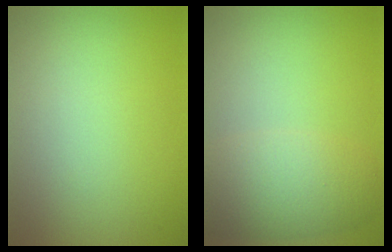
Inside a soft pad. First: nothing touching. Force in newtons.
{"total": 4.5, "press": 4.5, "slide": 0.2}